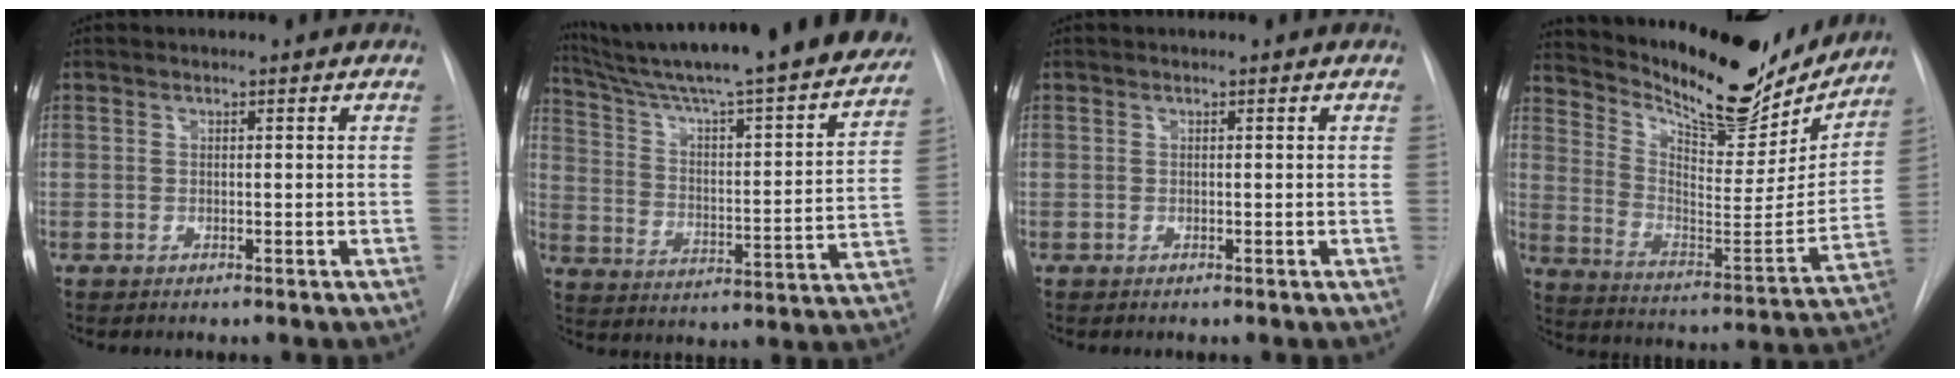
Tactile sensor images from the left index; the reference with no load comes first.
{"total": 30.8, "force": [27.4, 2.3, 14.0], "torque": [-0.223, -0.064, 0.369]}
{"total": 0.0}
{"total": 23.5, "force": [20.7, 6.1, 9.4], "torque": [-0.160, -0.038, 0.301]}